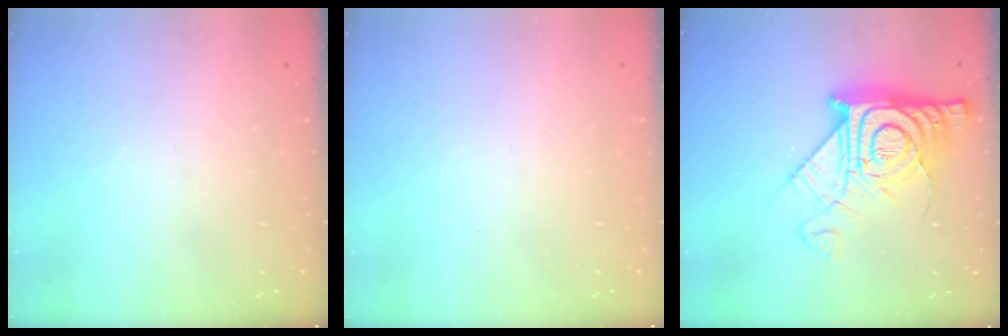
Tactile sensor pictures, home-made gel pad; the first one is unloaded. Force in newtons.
{"total": 1.7, "press": 1.6, "slide": 0.1}
{"total": 18.3, "press": 18.3, "slide": 1.4}